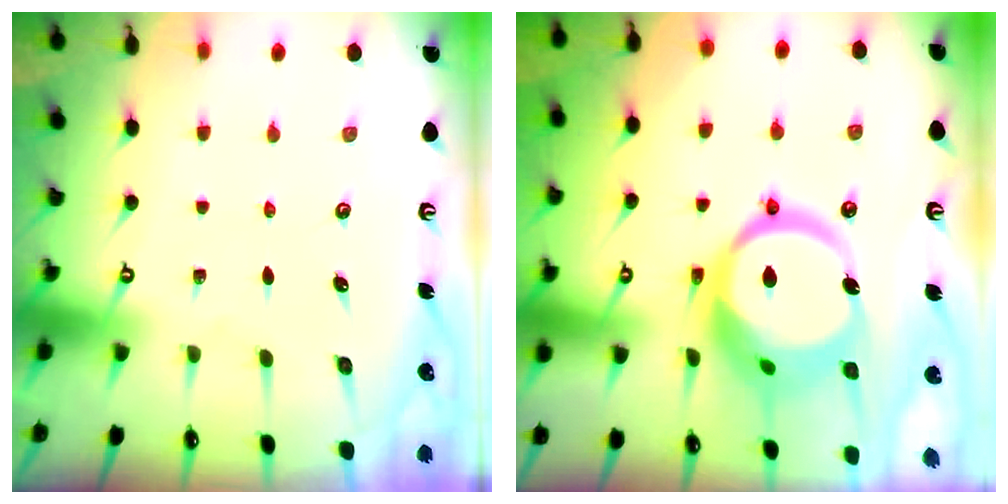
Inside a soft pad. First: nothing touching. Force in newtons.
{"total": 17.9, "press": 17.8, "slide": 2.1}